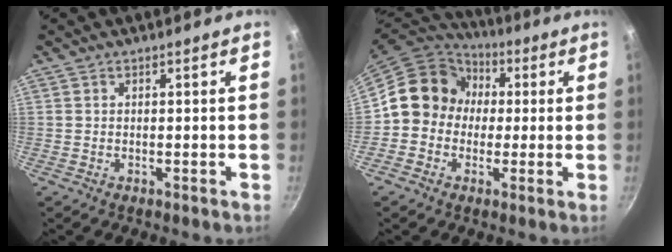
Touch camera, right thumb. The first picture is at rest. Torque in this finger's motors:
{"motor_torque": [1.80, 1.75, 0.68, -0.56, 0.07]}